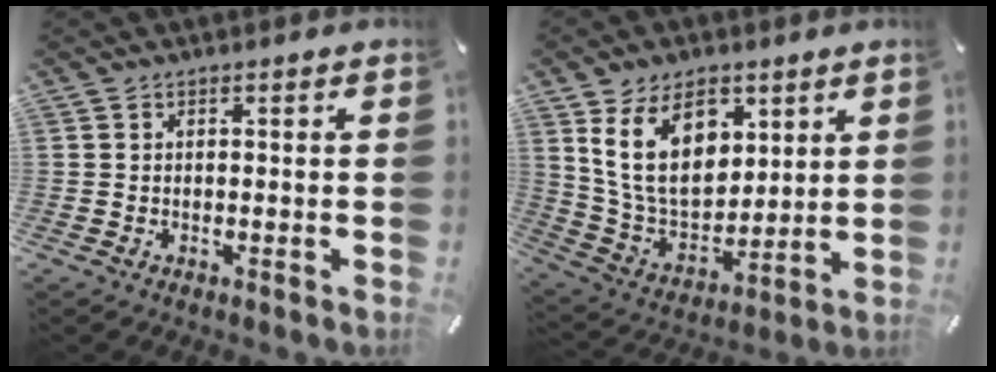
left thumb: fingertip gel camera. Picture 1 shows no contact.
{"total": 17.0, "force": [7.4, 11.4, 10.2], "torque": [-0.202, -0.019, 0.136]}